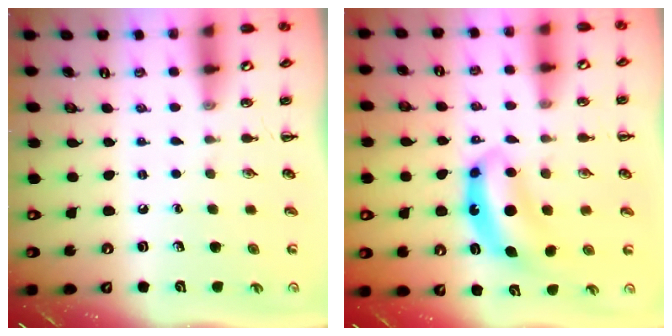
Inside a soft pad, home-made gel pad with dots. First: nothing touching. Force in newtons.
{"total": 7.6, "press": 7.5, "slide": 1.3}